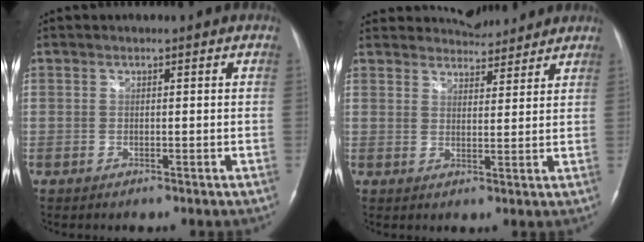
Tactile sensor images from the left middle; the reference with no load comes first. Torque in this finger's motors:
{"motor_torque": [1.59, -0.55, 0.08, 0.09]}